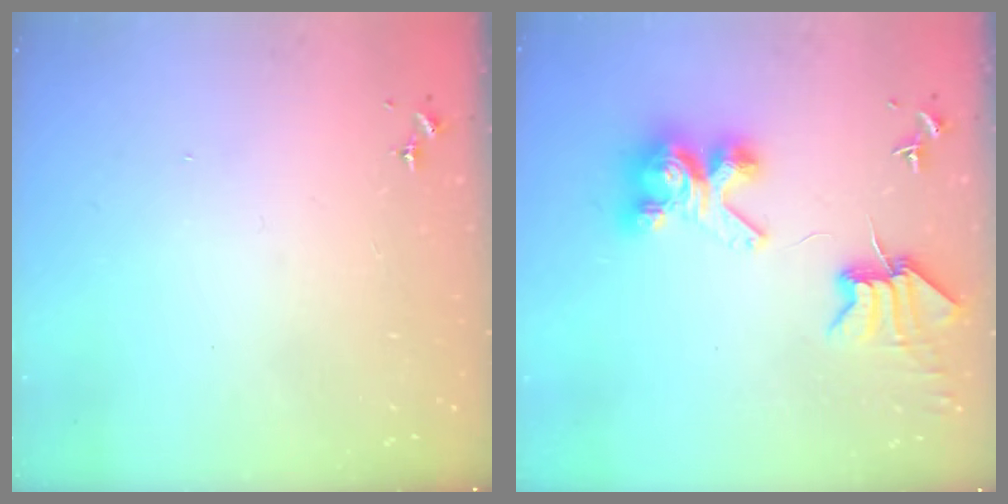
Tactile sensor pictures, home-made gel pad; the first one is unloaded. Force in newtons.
{"total": 9.1, "press": 9.1, "slide": 1.2}